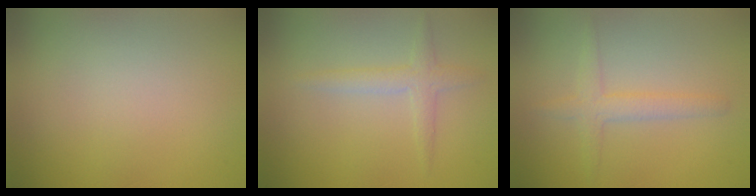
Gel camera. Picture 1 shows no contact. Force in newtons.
{"total": 2.0, "press": 2.0, "slide": 0.1}
{"total": 2.3, "press": 2.3, "slide": 0.1}